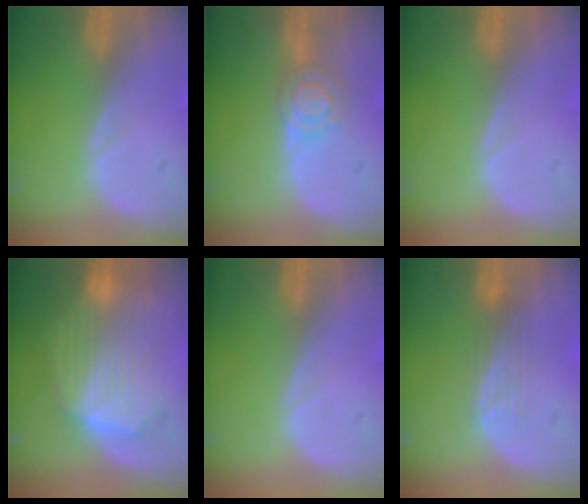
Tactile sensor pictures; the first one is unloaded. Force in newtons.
{"total": 5.0, "press": 4.4, "slide": 2.4}
{"total": 0.0}
{"total": 8.5, "press": 8.5, "slide": 0.3}
{"total": 0.0}
{"total": 3.0, "press": 2.7, "slide": 1.3}